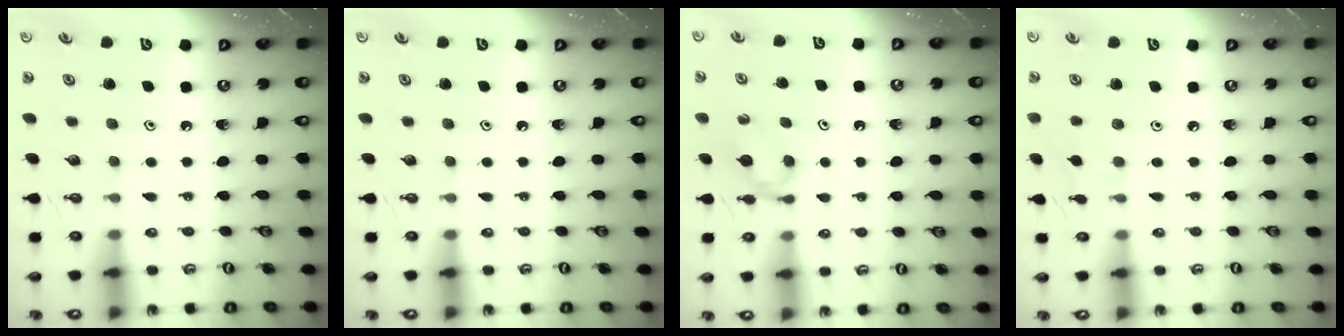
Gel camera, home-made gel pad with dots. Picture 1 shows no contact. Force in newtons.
{"total": 0.0}
{"total": 3.9, "press": 3.8, "slide": 0.7}
{"total": 2.9, "press": 2.9, "slide": 0.6}